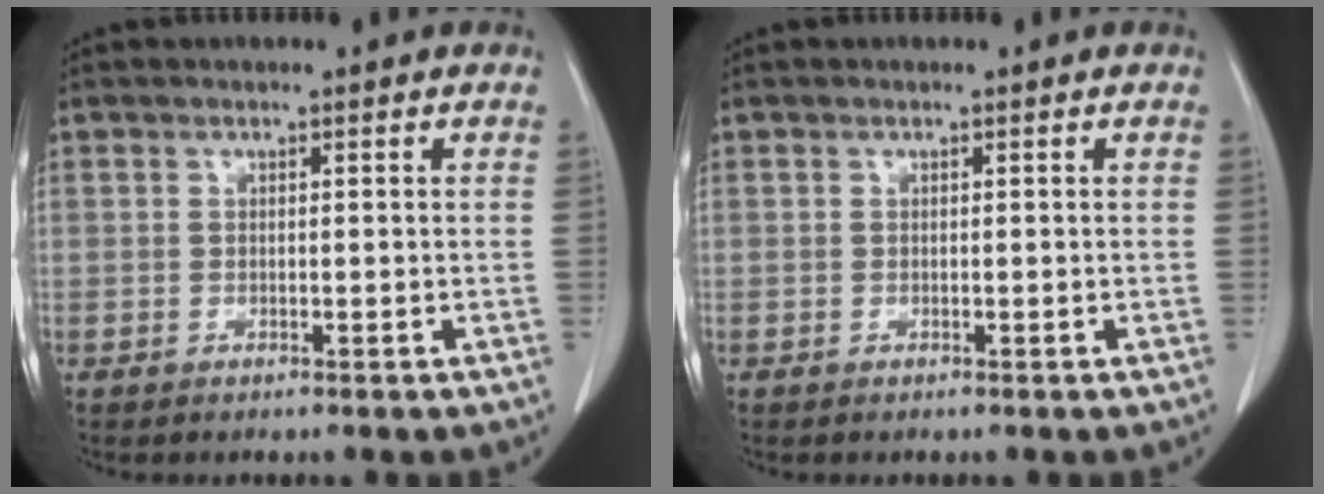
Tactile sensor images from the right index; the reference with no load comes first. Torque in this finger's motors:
{"motor_torque": [0.00, 0.00, 0.00, 0.01]}